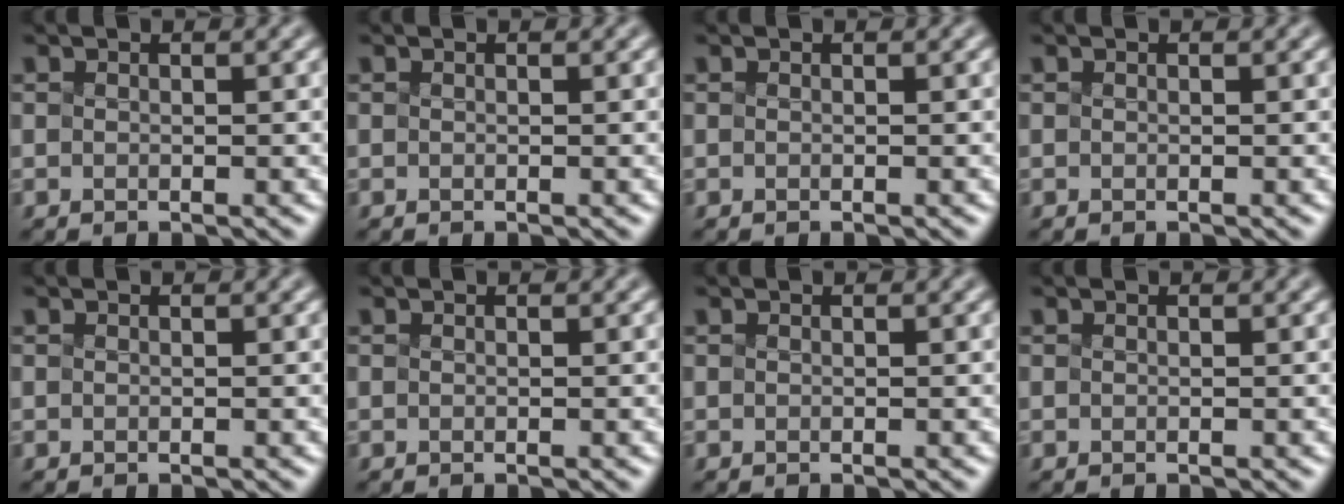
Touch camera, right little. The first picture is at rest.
{"total": 0.0}
{"total": 0.0}
{"total": 0.0}
{"total": 0.0}
{"total": 0.0}
{"total": 0.0}
{"total": 0.0}